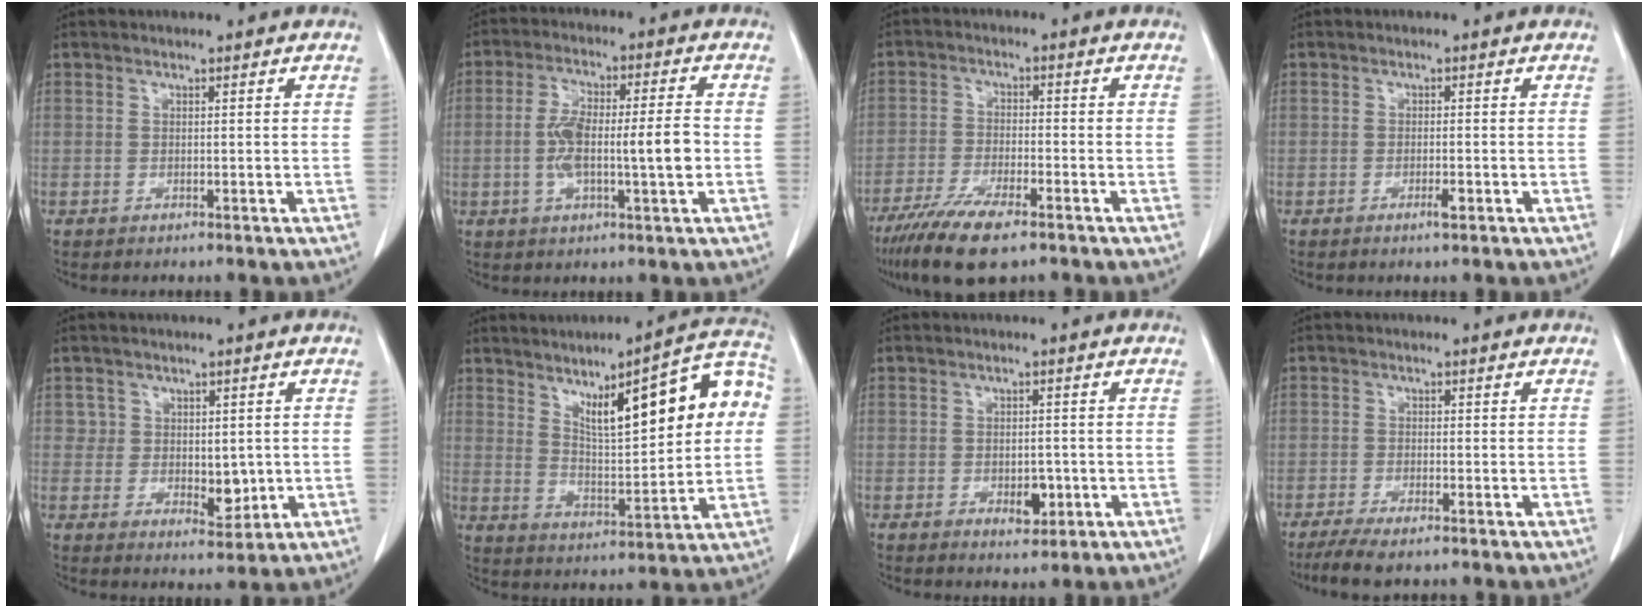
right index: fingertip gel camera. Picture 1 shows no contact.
{"total": 10.4, "force": [-1.2, 1.8, 10.1], "torque": [-0.185, 0.013, -0.021]}
{"total": 9.8, "force": [-6.9, 2.0, 6.6], "torque": [-0.120, -0.022, -0.118]}
{"total": 1.4, "force": [-0.7, 0.2, 1.2], "torque": [-0.022, -0.002, -0.011]}
{"total": 4.8, "force": [0.6, 3.7, 2.9], "torque": [-0.029, -0.008, 0.016]}
{"total": 17.3, "force": [5.2, 4.0, 16.1], "torque": [-0.224, 0.027, 0.081]}
{"total": 3.1, "force": [-0.9, 1.8, 2.4], "torque": [-0.033, 0.000, -0.006]}
{"total": 4.9, "force": [-3.6, 0.8, 3.2], "torque": [-0.057, -0.012, -0.060]}